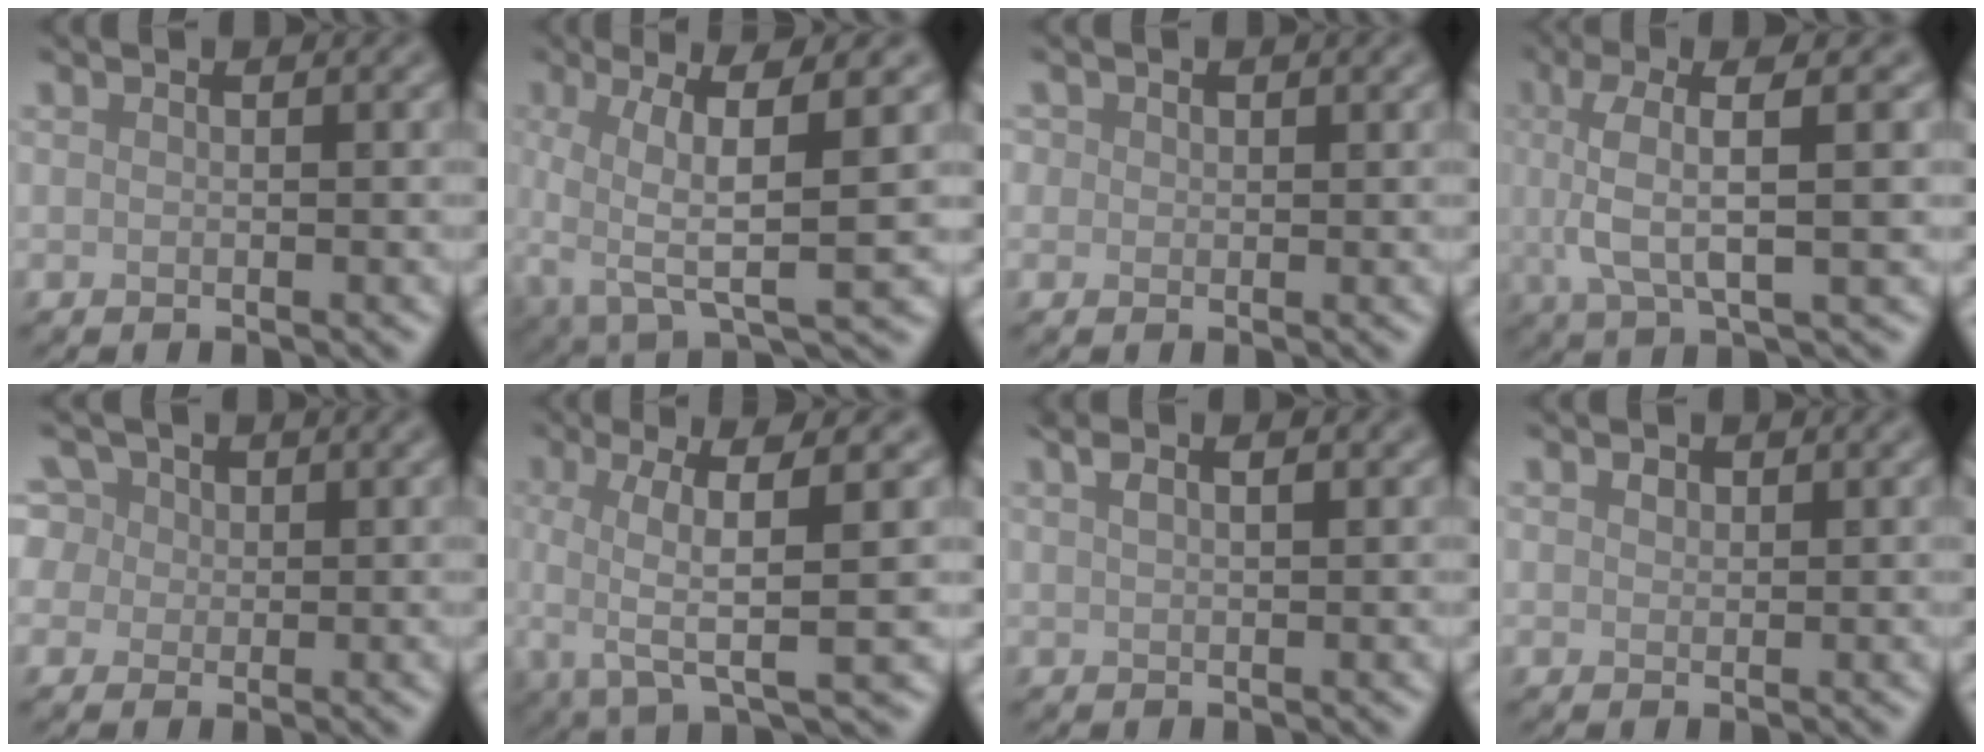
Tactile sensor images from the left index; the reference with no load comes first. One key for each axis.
{"total": 8.3, "fx": 0.9, "fy": 2.1, "fz": 8.0, "tx": -0.134, "ty": 0.007, "tz": 0.016}
{"total": 1.3, "fx": 0.6, "fy": 1.1, "fz": 0.4, "tx": -0.004, "ty": 0.001, "tz": 0.003}
{"total": 6.4, "fx": 1.4, "fy": 1.6, "fz": 6.0, "tx": -0.111, "ty": 0.009, "tz": 0.021}
{"total": 6.2, "fx": 2.5, "fy": 5.0, "fz": 2.8, "tx": -0.050, "ty": 0.035, "tz": 0.012}
{"total": 6.7, "fx": 0.6, "fy": 1.5, "fz": 6.5, "tx": -0.102, "ty": 0.006, "tz": 0.003}
{"total": 2.0, "fx": 1.1, "fy": 0.6, "fz": 1.6, "tx": -0.027, "ty": 0.007, "tz": 0.020}
{"total": 0.8, "fx": 0.5, "fy": 0.5, "fz": 0.3, "tx": -0.007, "ty": -0.002, "tz": 0.008}